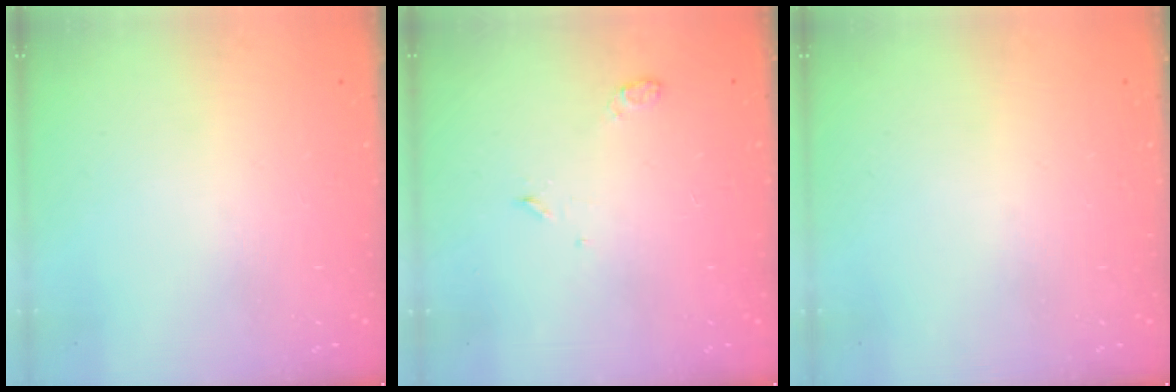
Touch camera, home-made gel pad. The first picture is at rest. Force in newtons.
{"total": 3.0, "press": 2.9, "slide": 0.6}
{"total": 0.0}